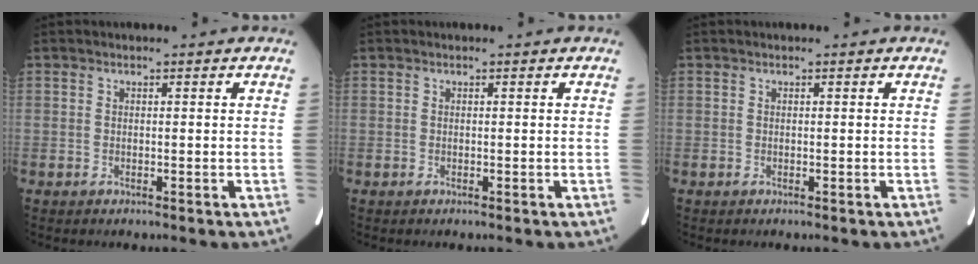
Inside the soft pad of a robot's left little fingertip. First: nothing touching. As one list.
[{"total": 0.0}, {"total": 0.0}]